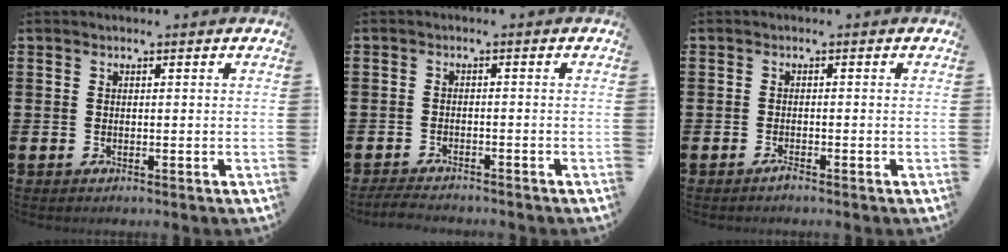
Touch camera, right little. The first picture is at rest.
{"total": 2.0, "force": [-1.9, 0.1, 0.4], "torque": [-0.009, 0.004, -0.040]}
{"total": 0.8, "force": [-0.7, 0.1, 0.4], "torque": [-0.010, -0.004, -0.013]}